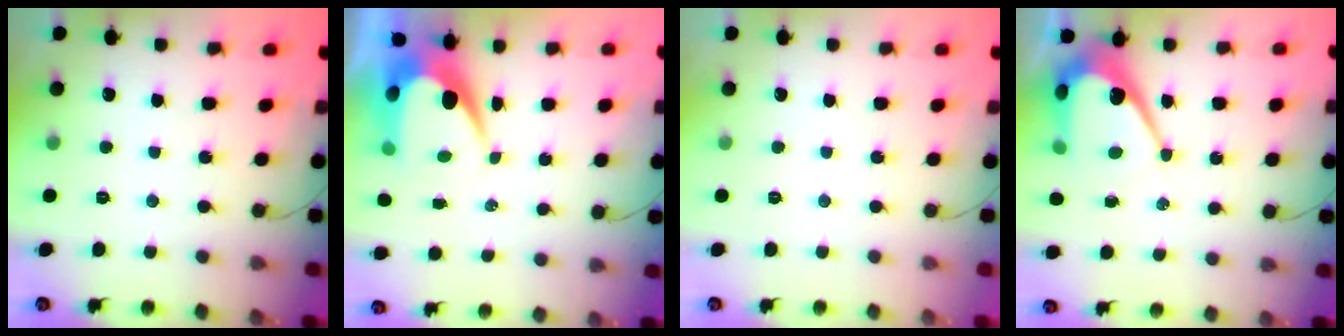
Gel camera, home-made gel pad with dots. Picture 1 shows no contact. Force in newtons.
{"total": 7.9, "press": 7.8, "slide": 0.8}
{"total": 0.0}
{"total": 10.2, "press": 10.1, "slide": 0.9}